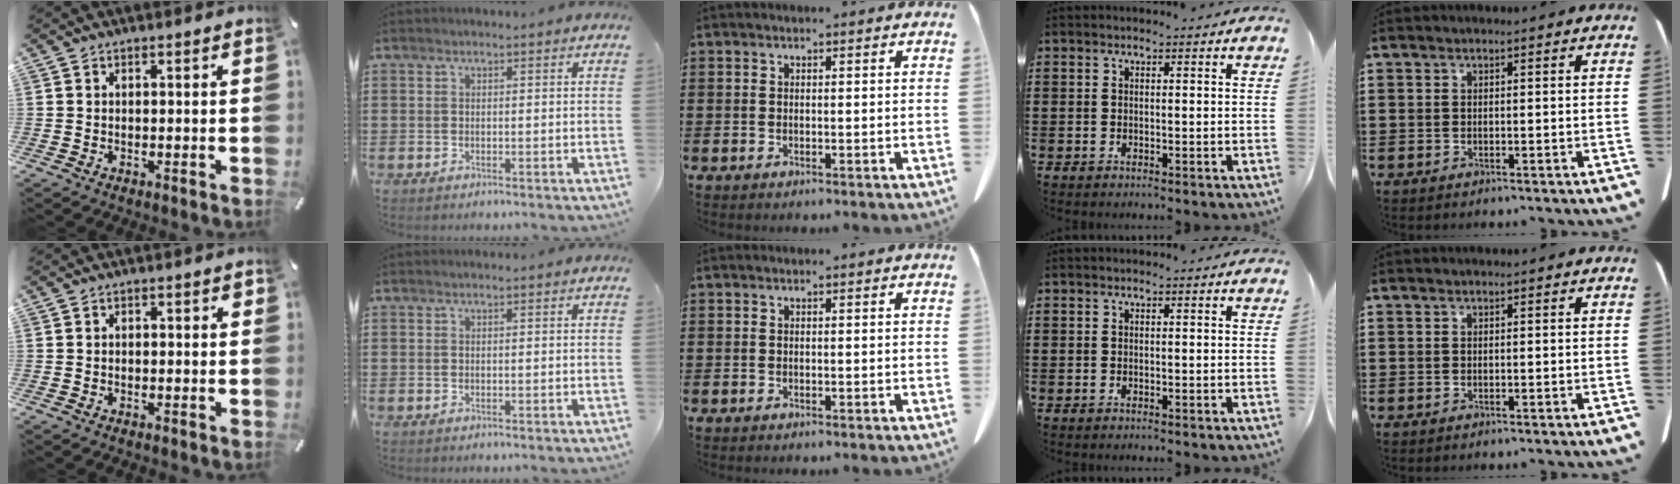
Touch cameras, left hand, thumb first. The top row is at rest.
{"thumb": {"total": 1.0, "force": [-0.2, 0.5, 0.8], "torque": [-0.015, 0.002, -0.005]}}